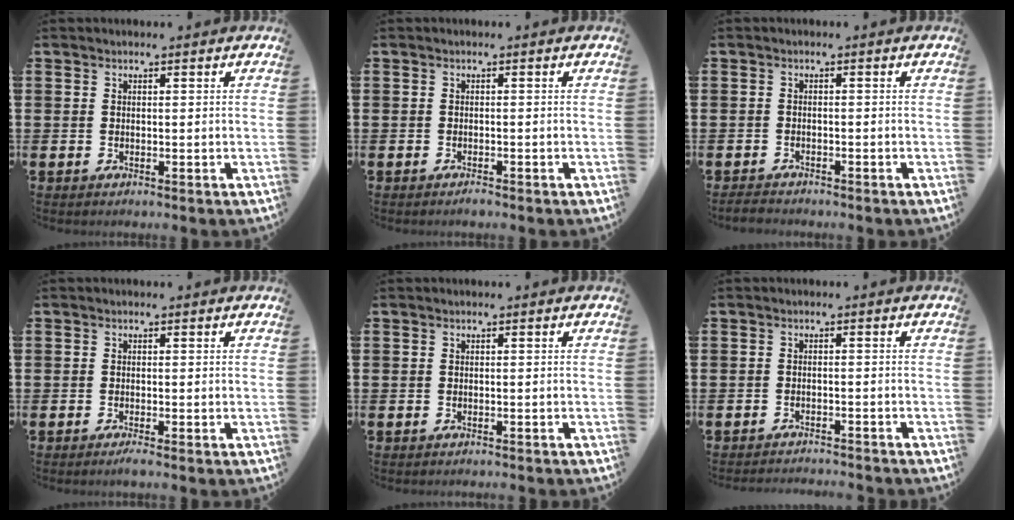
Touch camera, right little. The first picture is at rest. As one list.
[{"total": 0.6, "force": [-0.5, 0.1, 0.2], "torque": [-0.005, -0.004, -0.011]}, {"total": 1.0, "force": [-0.9, 0.2, 0.2], "torque": [-0.006, 0.001, -0.020]}, {"total": 0.8, "force": [-0.5, 0.0, 0.6], "torque": [-0.010, -0.003, -0.010]}, {"total": 0.0}, {"total": 1.3, "force": [-1.3, -0.1, -0.1], "torque": [-0.001, 0.005, -0.028]}]